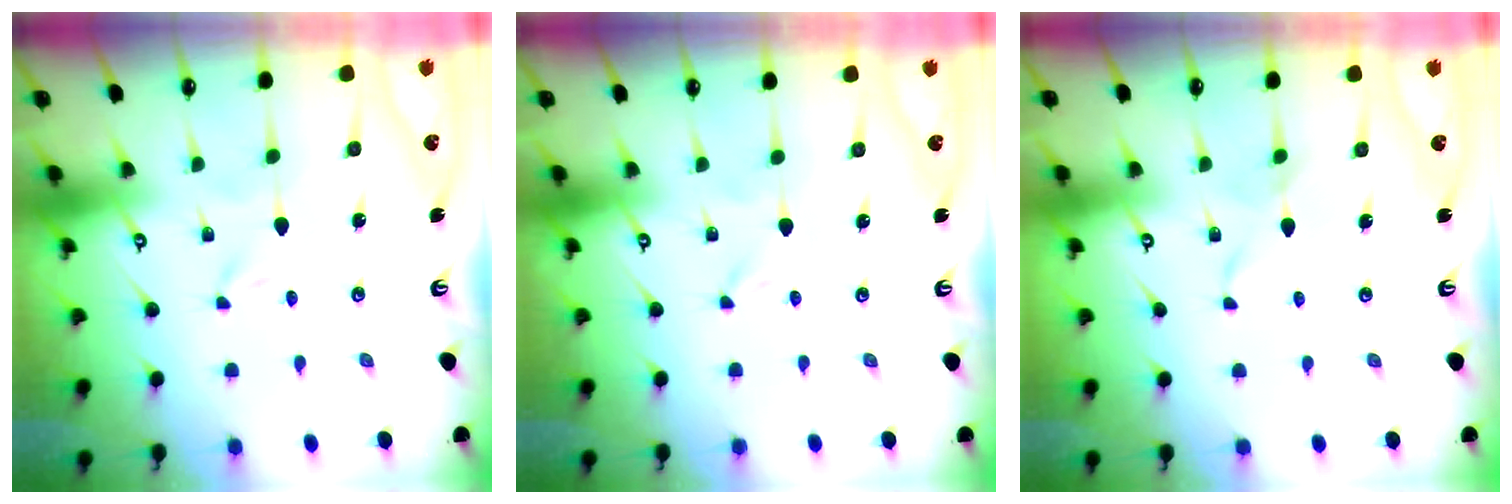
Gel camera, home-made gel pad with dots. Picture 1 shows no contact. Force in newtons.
{"total": 0.0}
{"total": 2.9, "press": 2.9, "slide": 0.3}